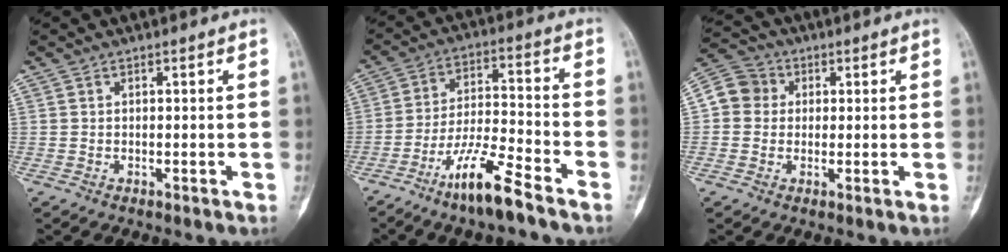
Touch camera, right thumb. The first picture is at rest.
{"total": 11.6, "force": [-8.1, 1.9, 8.0], "torque": [-0.151, 0.052, -0.151]}
{"total": 7.2, "force": [0.8, 6.7, 2.5], "torque": [-0.026, 0.014, 0.002]}